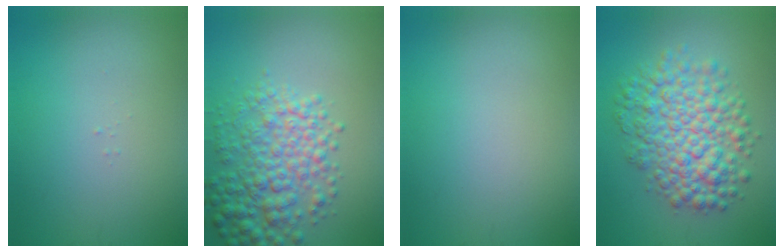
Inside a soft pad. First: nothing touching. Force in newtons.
{"total": 6.4, "press": 6.4, "slide": 0.2}
{"total": 0.0}
{"total": 7.8, "press": 7.8, "slide": 0.2}